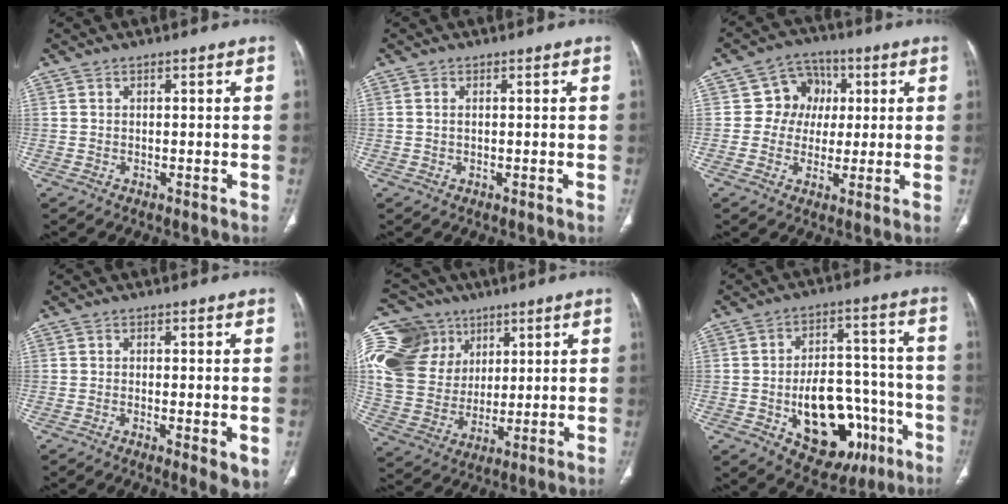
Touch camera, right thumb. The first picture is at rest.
{"total": 0.6, "force": [0.1, 0.3, 0.5], "torque": [-0.015, 0.004, 0.004]}
{"total": 8.1, "force": [1.2, 7.5, 2.9], "torque": [0.006, 0.011, 0.012]}
{"total": 4.7, "force": [-1.2, 1.3, 4.3], "torque": [-0.068, -0.013, -0.020]}
{"total": 25.6, "force": [9.9, 20.1, 12.5], "torque": [-0.284, 0.037, 0.203]}
{"total": 19.5, "force": [-6.8, 12.0, 13.8], "torque": [-0.158, 0.047, -0.081]}